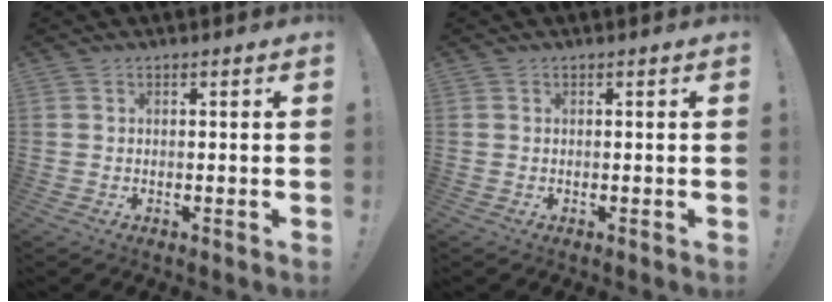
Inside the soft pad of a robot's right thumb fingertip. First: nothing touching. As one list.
[{"total": 0.0}]